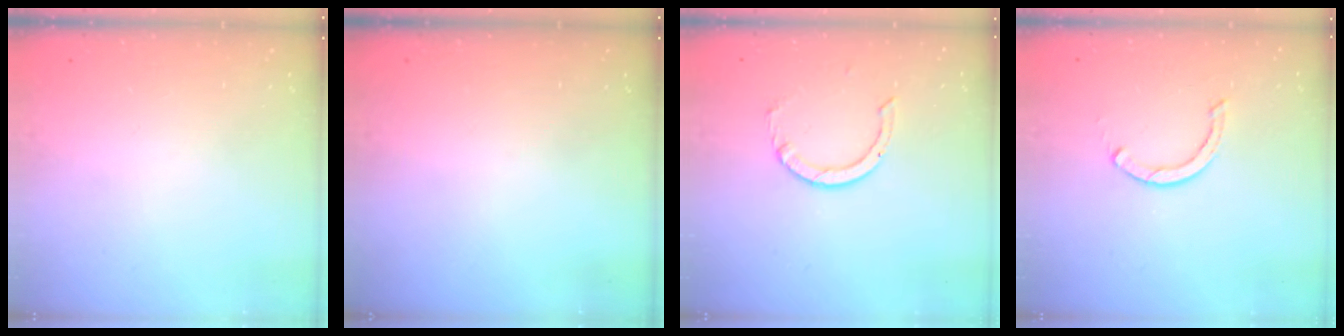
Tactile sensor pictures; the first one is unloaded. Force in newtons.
{"total": 0.0}
{"total": 1.7, "press": 1.7, "slide": 0.1}
{"total": 2.4, "press": 2.4, "slide": 0.0}